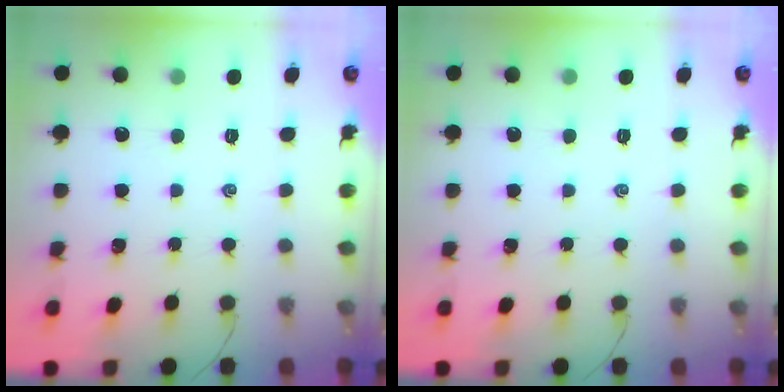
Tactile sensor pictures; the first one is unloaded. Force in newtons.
{"total": 0.0}